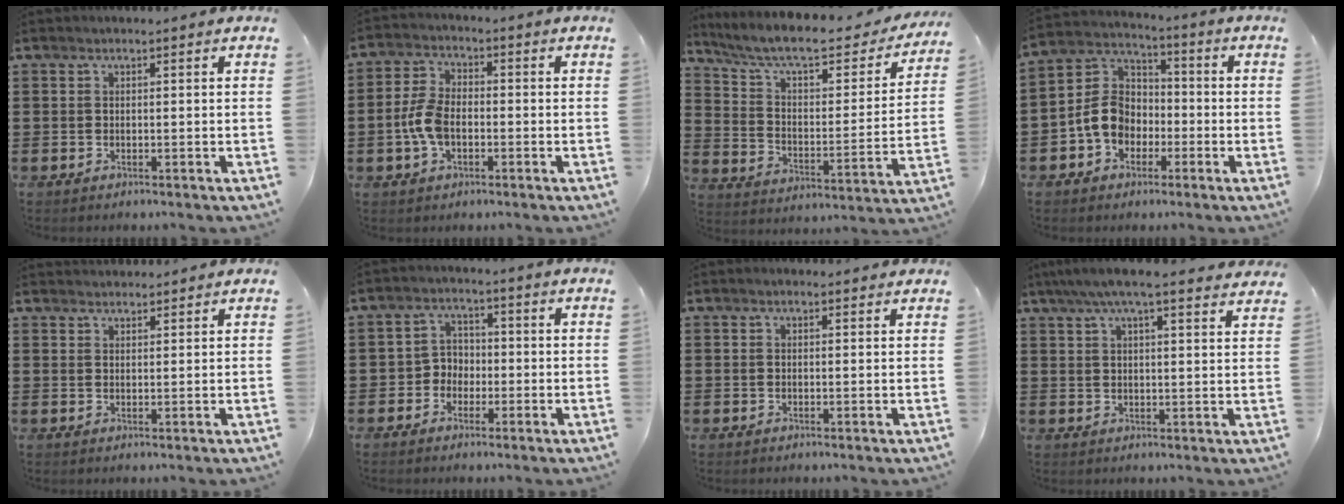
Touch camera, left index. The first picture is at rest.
{"total": 6.3, "force": [-1.5, 3.6, 5.0], "torque": [-0.121, -0.001, -0.034]}
{"total": 8.4, "force": [6.8, 1.5, 4.6], "torque": [-0.118, -0.043, 0.113]}
{"total": 8.2, "force": [-2.5, 6.5, 4.3], "torque": [-0.122, 0.013, -0.056]}
{"total": 1.7, "force": [1.7, 0.3, 0.0], "torque": [-0.003, 0.000, 0.033]}
{"total": 3.4, "force": [-1.6, 2.9, 1.0], "torque": [-0.030, 0.009, -0.036]}
{"total": 0.7, "force": [0.5, 0.3, 0.3], "torque": [-0.007, 0.002, 0.010]}
{"total": 6.1, "force": [5.0, 0.6, 3.4], "torque": [-0.078, -0.009, 0.090]}